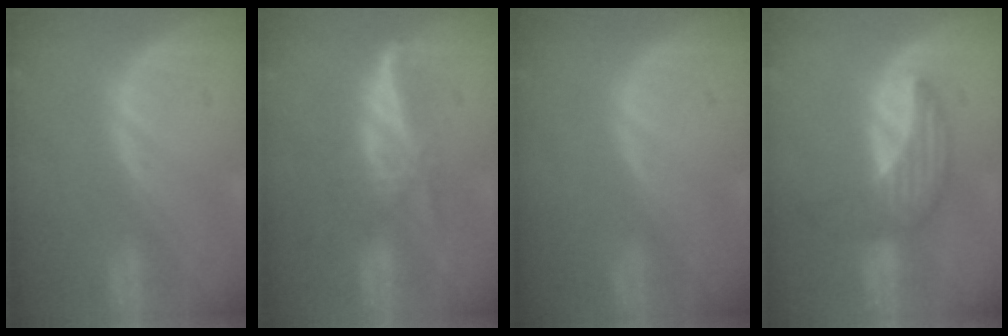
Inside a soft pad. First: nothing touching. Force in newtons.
{"total": 5.8, "press": 5.2, "slide": 2.6}
{"total": 0.0}
{"total": 7.3, "press": 6.7, "slide": 2.9}